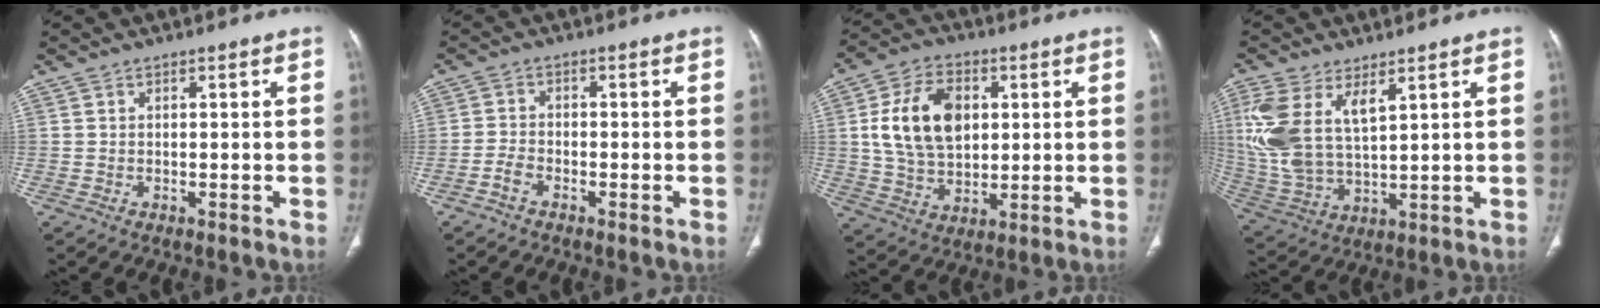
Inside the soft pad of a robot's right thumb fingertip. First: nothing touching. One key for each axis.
{"total": 2.5, "fx": -1.8, "fy": 1.2, "fz": 1.3, "tx": -0.029, "ty": 0.013, "tz": -0.036}
{"total": 14.8, "fx": 2.9, "fy": 10.0, "fz": 10.5, "tx": -0.165, "ty": -0.002, "tz": 0.054}
{"total": 13.7, "fx": 5.5, "fy": 6.7, "fz": 10.6, "tx": -0.240, "ty": -0.012, "tz": 0.126}